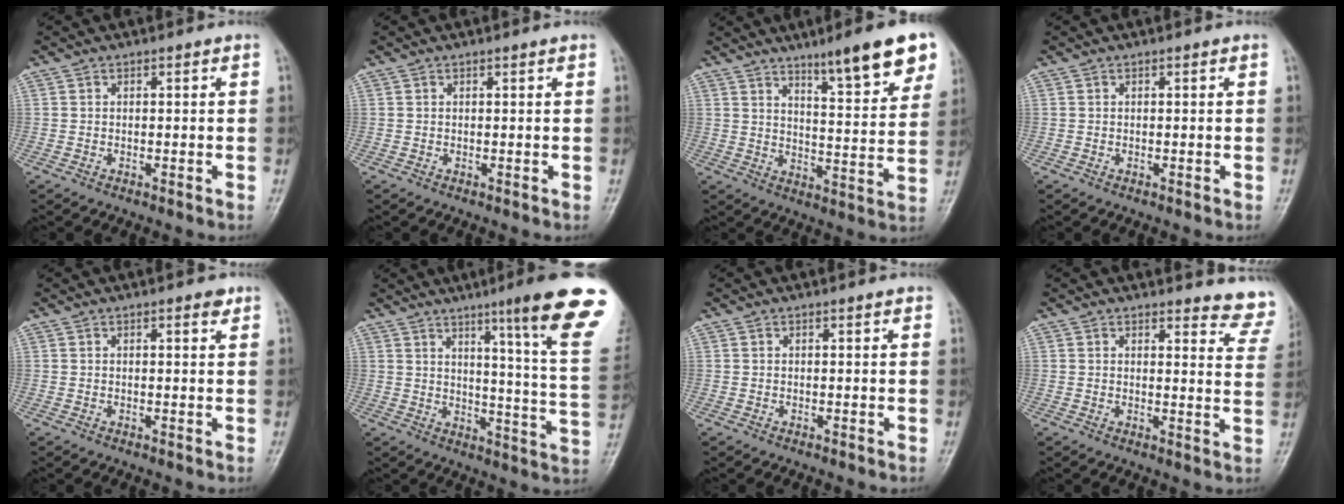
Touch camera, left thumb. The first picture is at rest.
{"total": 0.6, "force": [0.3, 0.0, 0.5], "torque": [-0.009, 0.000, 0.005]}
{"total": 14.8, "force": [9.4, 2.7, 11.2], "torque": [-0.133, -0.046, 0.139]}
{"total": 0.0}
{"total": 1.8, "force": [1.1, 0.6, 1.3], "torque": [-0.015, -0.005, 0.013]}
{"total": 21.8, "force": [13.2, 0.3, 17.3], "torque": [-0.213, -0.074, 0.169]}
{"total": 0.9, "force": [0.6, 0.2, 0.6], "torque": [-0.008, 0.000, 0.005]}
{"total": 9.5, "force": [9.2, 2.1, 1.0], "torque": [0.034, -0.081, 0.069]}